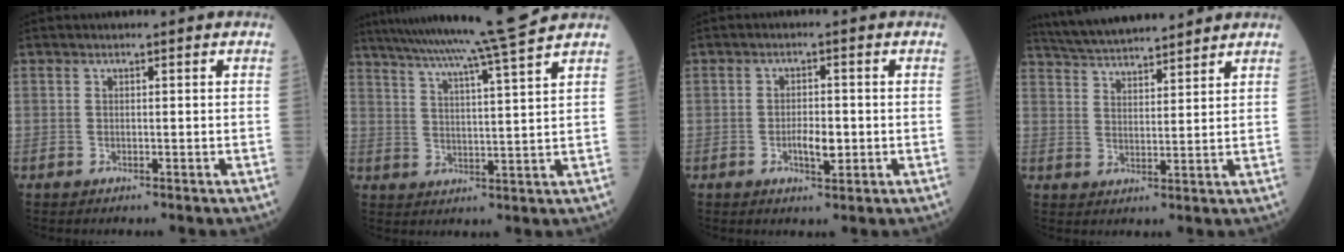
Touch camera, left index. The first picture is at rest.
{"total": 15.0, "force": [12.9, -2.4, 7.4], "torque": [-0.129, -0.020, 0.188]}
{"total": 3.5, "force": [-0.8, 1.2, 3.1], "torque": [-0.059, 0.001, -0.011]}
{"total": 12.3, "force": [11.4, 1.2, 4.5], "torque": [-0.085, 0.026, 0.186]}